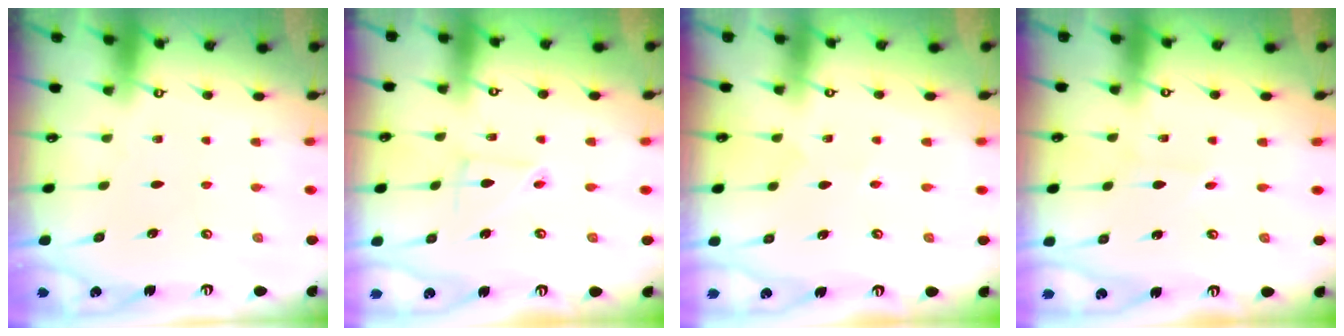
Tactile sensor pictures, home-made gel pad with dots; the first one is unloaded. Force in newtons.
{"total": 5.4, "press": 5.4, "slide": 0.4}
{"total": 2.8, "press": 2.6, "slide": 1.0}
{"total": 0.7, "press": 0.7, "slide": 0.0}